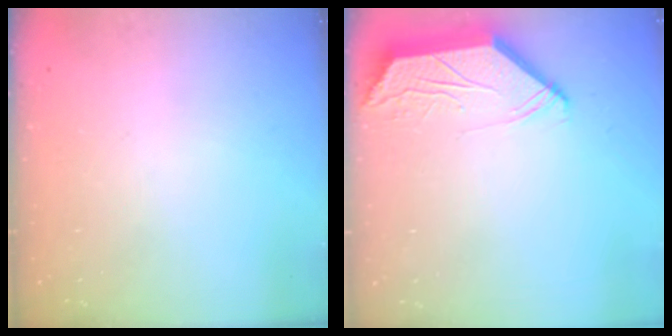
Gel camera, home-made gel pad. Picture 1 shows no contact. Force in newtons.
{"total": 3.8, "press": 3.7, "slide": 0.3}